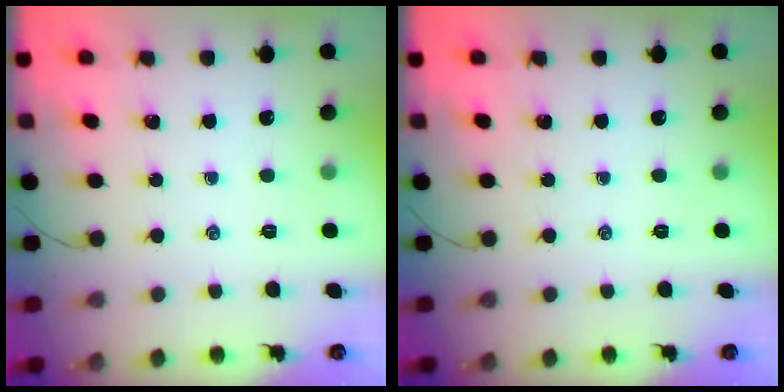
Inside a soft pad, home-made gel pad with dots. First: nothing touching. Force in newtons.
{"total": 0.0}